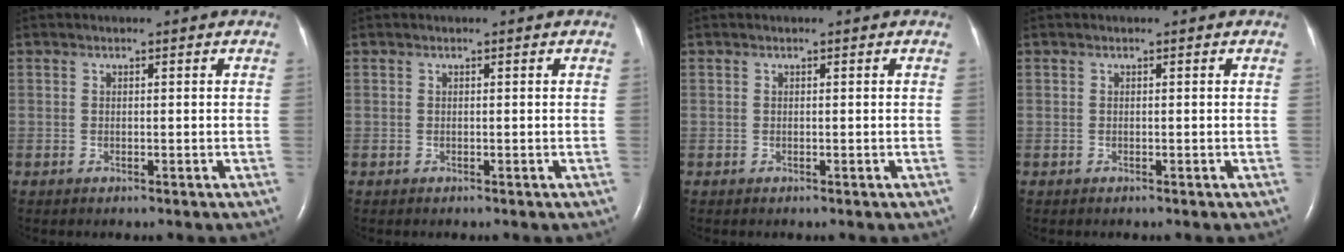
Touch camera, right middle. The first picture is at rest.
{"total": 0.0}
{"total": 0.0}
{"total": 0.0}